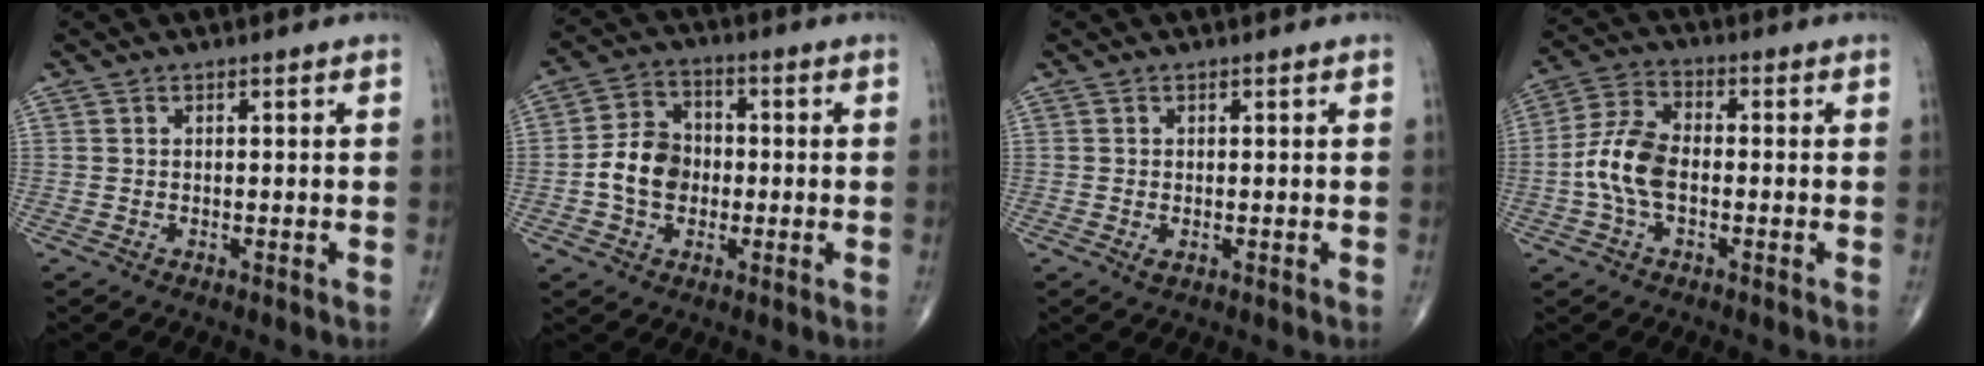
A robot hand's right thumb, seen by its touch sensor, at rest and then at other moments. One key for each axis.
{"total": 8.9, "fx": -1.2, "fy": 6.9, "fz": 5.4, "tx": -0.079, "ty": 0.024, "tz": -0.032}
{"total": 0.8, "fx": -0.1, "fy": 0.5, "fz": 0.7, "tx": -0.010, "ty": -0.002, "tz": 0.000}
{"total": 9.1, "fx": -1.6, "fy": 5.0, "fz": 7.5, "tx": -0.162, "ty": 0.027, "tz": -0.038}